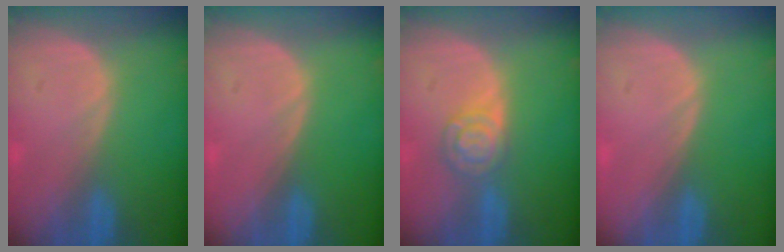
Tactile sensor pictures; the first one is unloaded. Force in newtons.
{"total": 0.0}
{"total": 5.3, "press": 4.7, "slide": 2.4}
{"total": 0.0}